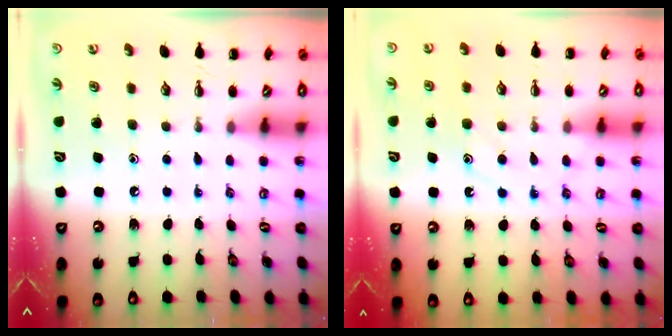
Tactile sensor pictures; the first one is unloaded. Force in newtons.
{"total": 10.8, "press": 10.8, "slide": 0.7}